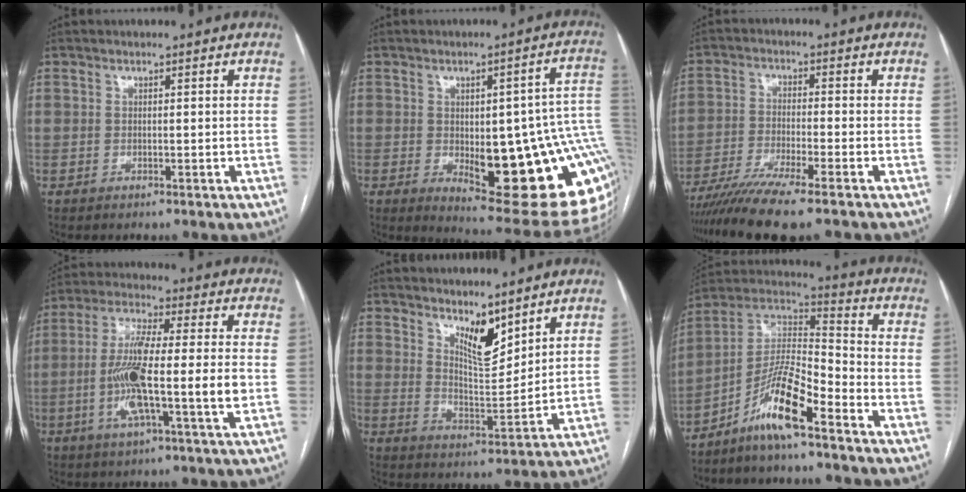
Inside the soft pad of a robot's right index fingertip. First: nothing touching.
{"total": 23.5, "force": [-2.9, 6.9, 22.2], "torque": [-0.200, 0.011, -0.012]}
{"total": 11.0, "force": [-8.7, 0.0, 6.7], "torque": [-0.111, -0.027, -0.145]}
{"total": 13.5, "force": [-2.3, 0.9, 13.3], "torque": [-0.258, 0.004, -0.046]}
{"total": 6.8, "force": [5.2, 1.8, 4.0], "torque": [-0.078, -0.012, 0.100]}
{"total": 11.0, "force": [-7.1, 1.3, 8.4], "torque": [-0.168, 0.010, -0.140]}